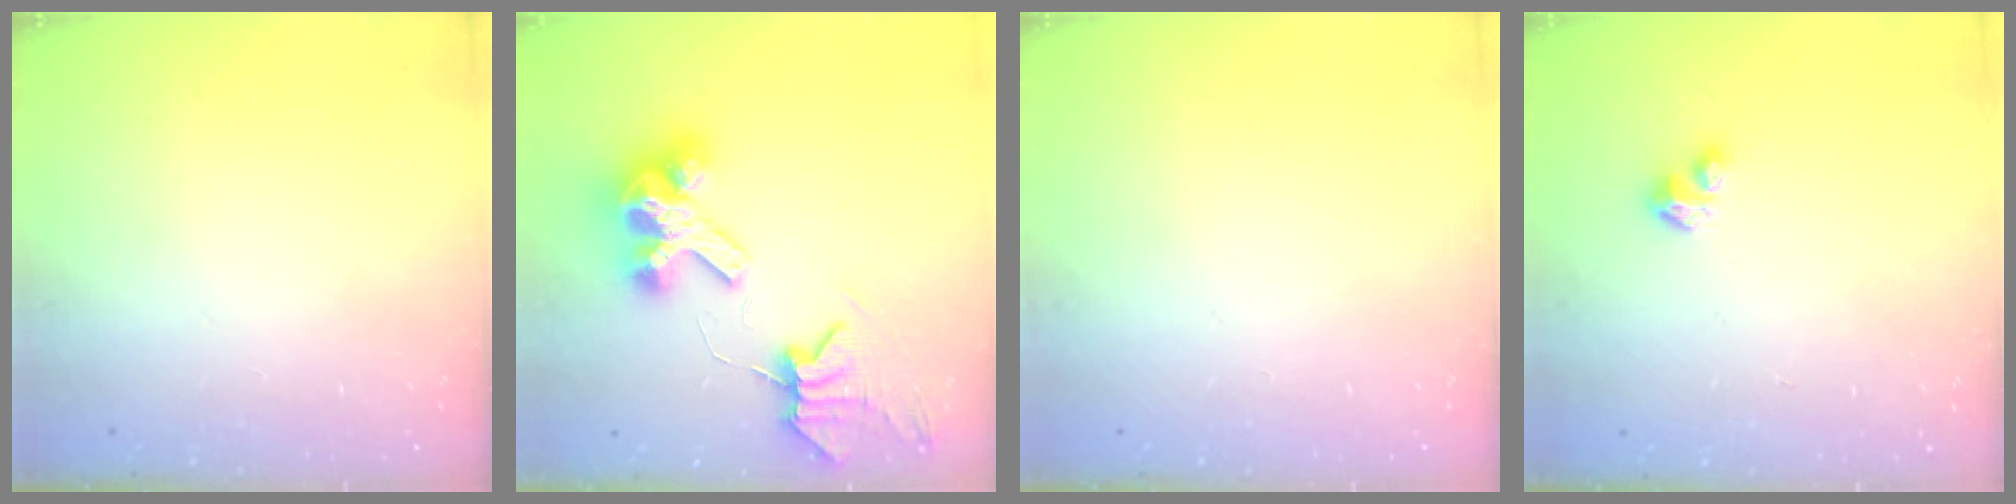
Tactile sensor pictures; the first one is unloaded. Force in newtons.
{"total": 9.1, "press": 9.0, "slide": 1.3}
{"total": 0.0}
{"total": 3.5, "press": 3.5, "slide": 0.4}